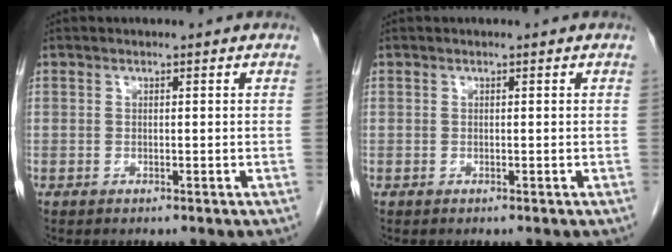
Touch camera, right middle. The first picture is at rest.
{"total": 0.0}